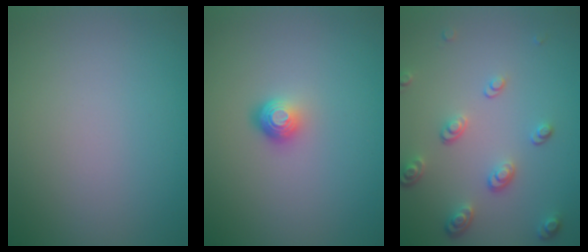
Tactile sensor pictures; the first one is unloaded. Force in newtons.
{"total": 1.8, "press": 1.2, "slide": 1.4}
{"total": 3.4, "press": 2.5, "slide": 2.3}